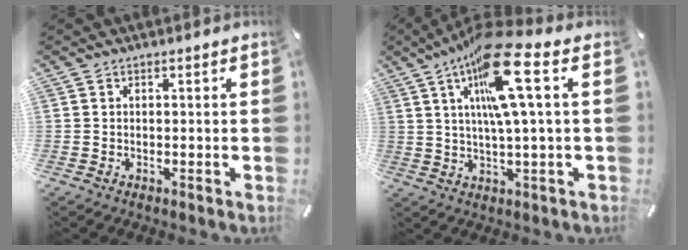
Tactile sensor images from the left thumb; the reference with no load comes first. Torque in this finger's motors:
{"motor_torque": [2.55, 2.46, 1.95, -0.82, 0.49]}